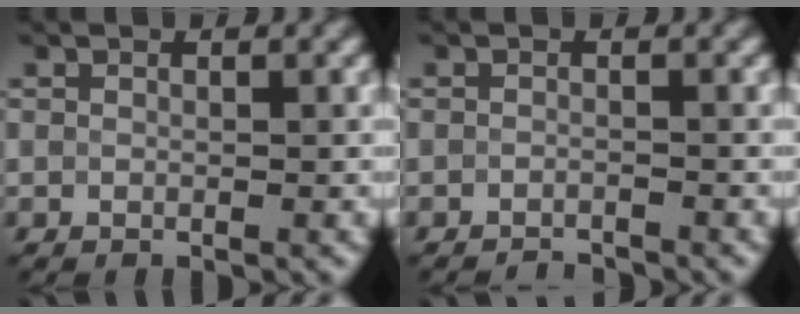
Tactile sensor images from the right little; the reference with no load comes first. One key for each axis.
{"total": 1.2, "fx": -1.2, "fy": 0.1, "fz": 0.2, "tx": 0.002, "ty": -0.002, "tz": -0.024}